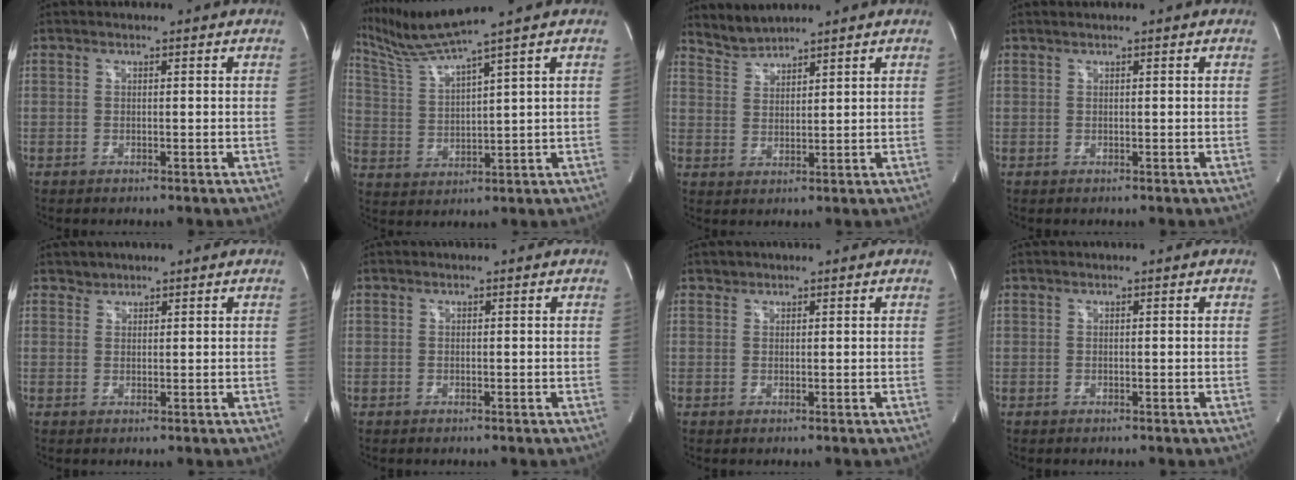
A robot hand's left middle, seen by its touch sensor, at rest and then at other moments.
{"total": 8.1, "force": [6.9, -2.6, 3.3], "torque": [-0.079, 0.000, 0.144]}
{"total": 3.5, "force": [3.5, -0.1, -0.4], "torque": [0.003, 0.003, 0.075]}
{"total": 0.5, "force": [0.5, -0.1, 0.3], "torque": [-0.009, 0.007, 0.013]}
{"total": 1.2, "force": [1.0, 0.5, -0.3], "torque": [0.009, 0.003, 0.015]}
{"total": 0.0}
{"total": 0.7, "force": [0.6, 0.4, -0.1], "torque": [0.004, 0.003, 0.009]}
{"total": 0.0}